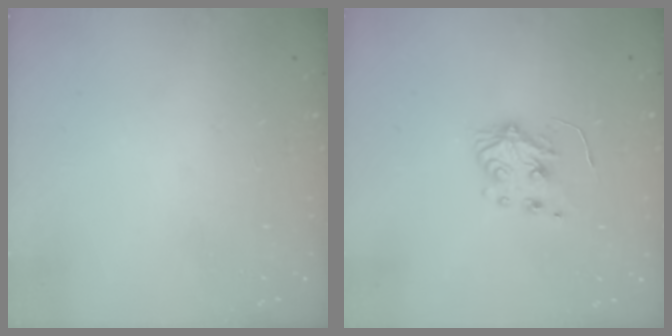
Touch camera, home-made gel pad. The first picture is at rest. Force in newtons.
{"total": 5.9, "press": 5.9, "slide": 0.6}